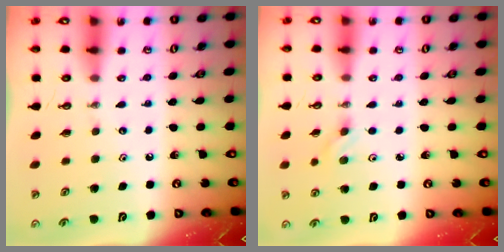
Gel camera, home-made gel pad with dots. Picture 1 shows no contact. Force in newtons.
{"total": 3.0, "press": 2.6, "slide": 1.5}